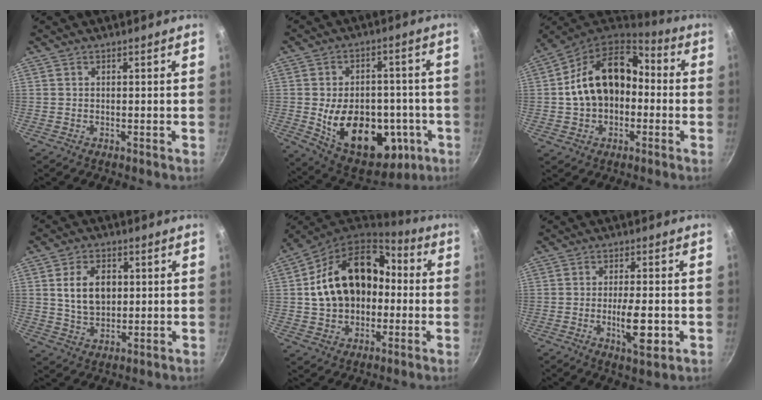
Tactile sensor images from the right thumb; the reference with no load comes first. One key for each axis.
{"total": 22.4, "fx": -5.1, "fy": 14.7, "fz": 16.1, "tx": -0.211, "ty": 0.017, "tz": -0.051}
{"total": 18.8, "fx": 0.2, "fy": 13.7, "fz": 12.9, "tx": -0.195, "ty": 0.054, "tz": -0.003}
{"total": 9.2, "fx": 1.6, "fy": 6.4, "fz": 6.5, "tx": -0.095, "ty": -0.005, "tz": 0.032}
{"total": 20.8, "fx": 1.0, "fy": 15.2, "fz": 14.2, "tx": -0.219, "ty": 0.054, "tz": 0.016}
{"total": 7.9, "fx": -1.9, "fy": 2.7, "fz": 7.2, "tx": -0.109, "ty": 0.002, "tz": -0.026}